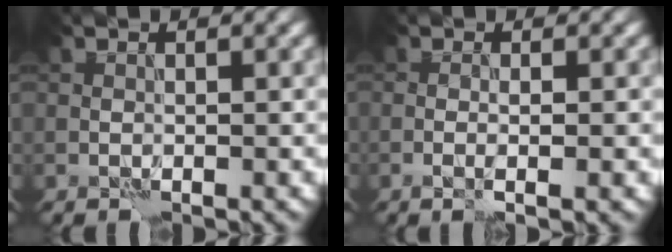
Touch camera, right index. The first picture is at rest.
{"total": 1.4, "force": [-0.2, -0.1, 1.3], "torque": [-0.021, -0.001, -0.005]}